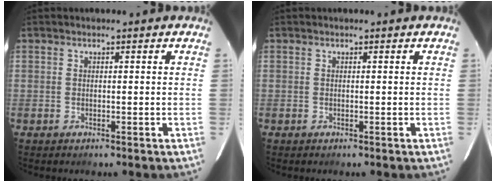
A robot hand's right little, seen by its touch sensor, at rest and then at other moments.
{"total": 0.0}